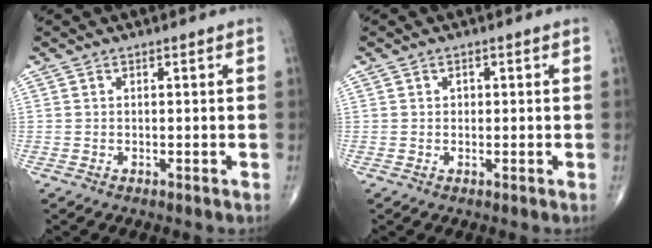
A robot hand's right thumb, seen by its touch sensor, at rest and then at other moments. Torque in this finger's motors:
{"motor_torque": [-0.05, 0.00, 0.09, 0.41, 0.02]}